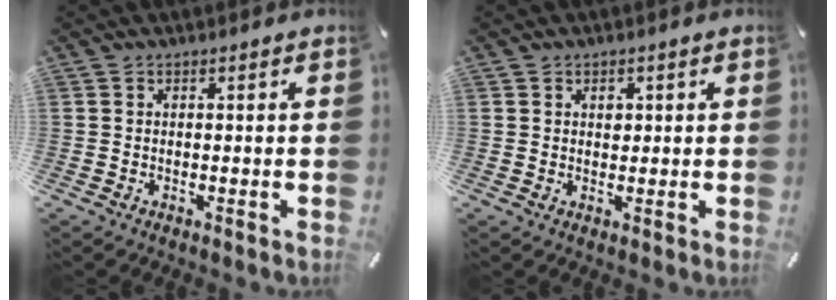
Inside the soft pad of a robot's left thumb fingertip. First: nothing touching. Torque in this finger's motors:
{"motor_torque": [0.27, 0.42, -0.01, -0.32, 0.11]}